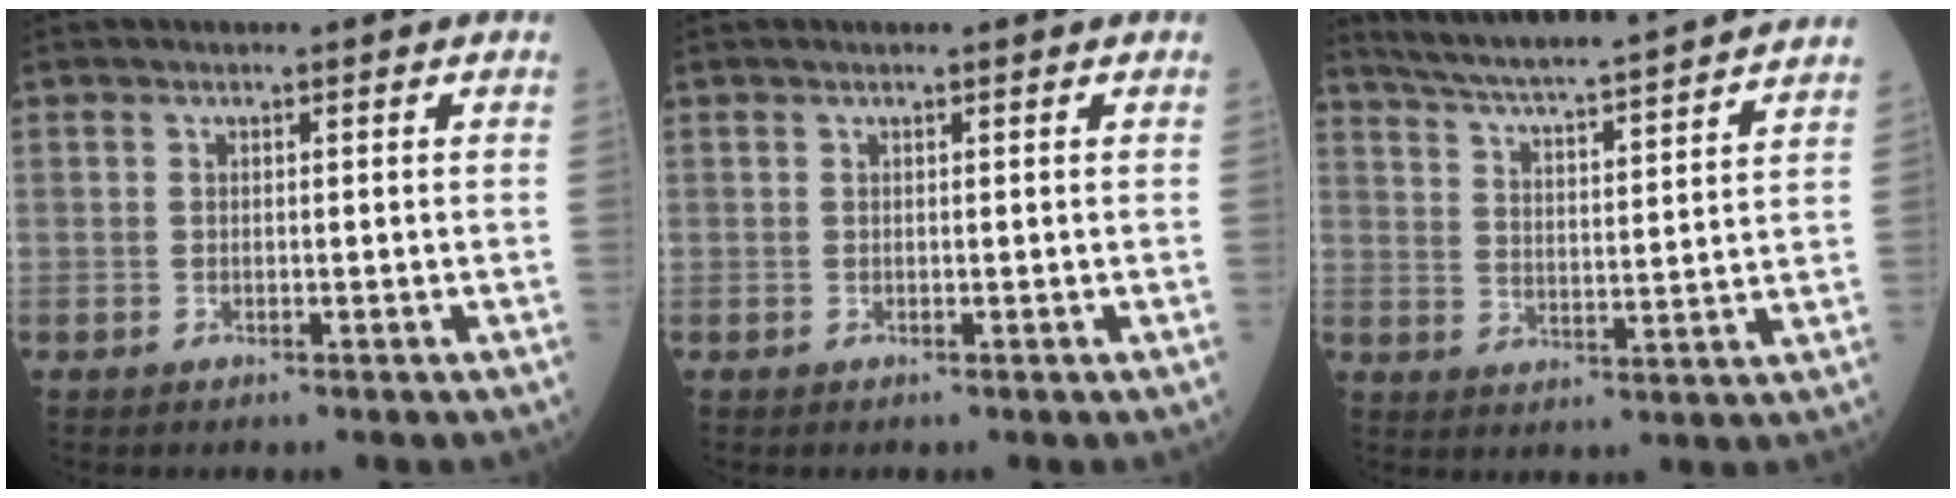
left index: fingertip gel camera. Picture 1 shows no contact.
{"total": 1.3, "force": [-1.2, -0.2, -0.5], "torque": [0.006, 0.002, -0.017]}
{"total": 18.5, "force": [16.9, -0.5, 7.4], "torque": [-0.130, -0.010, 0.237]}